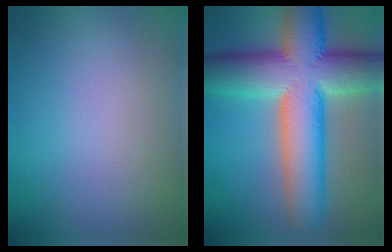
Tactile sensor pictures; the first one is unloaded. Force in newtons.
{"total": 13.5, "press": 13.5, "slide": 0.9}